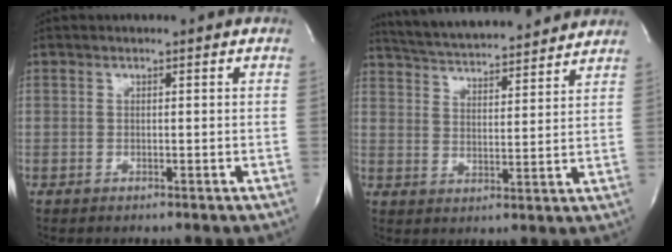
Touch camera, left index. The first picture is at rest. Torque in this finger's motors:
{"motor_torque": [-0.03, -0.31, 0.31, 0.14]}